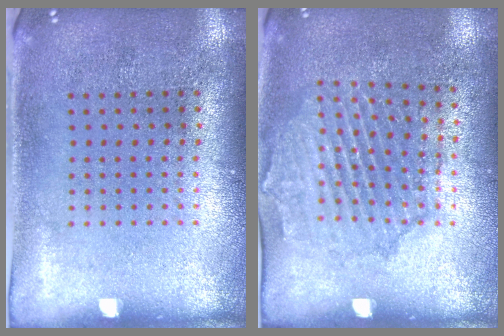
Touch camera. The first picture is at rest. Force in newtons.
{"total": 1.6, "press": 1.6, "slide": 0.4}